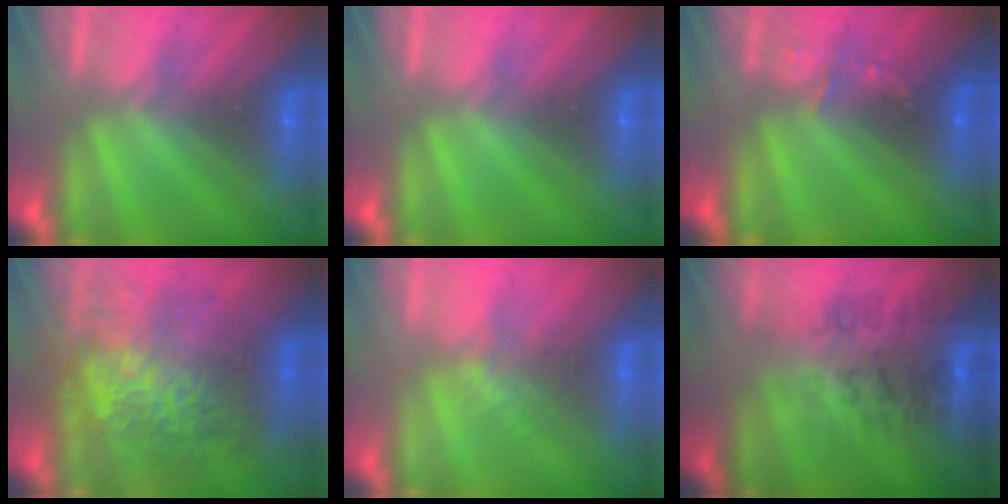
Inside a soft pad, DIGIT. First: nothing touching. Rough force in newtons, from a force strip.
{"total": 0.0}
{"total": 2.5}
{"total": 13.2}
{"total": 2.1}
{"total": 2.9}